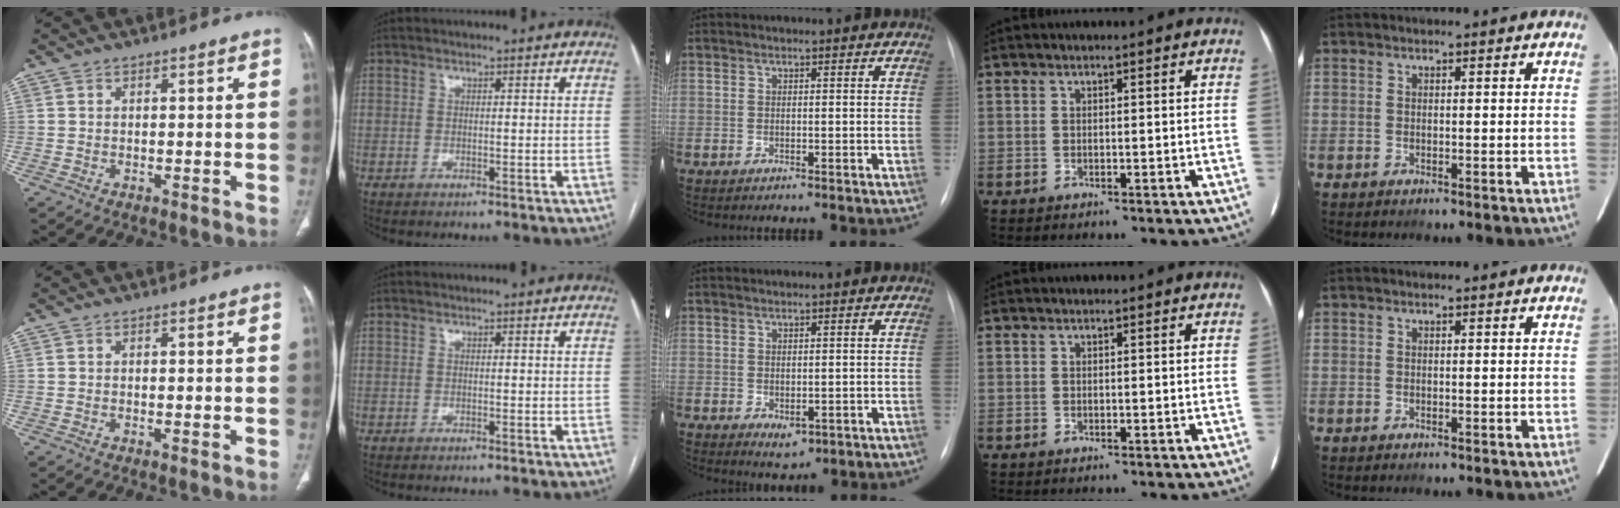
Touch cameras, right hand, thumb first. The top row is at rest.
{"middle": {"total": 2.4, "force": [-0.6, 1.6, 1.8], "torque": [-0.021, -0.004, 0.003]}}